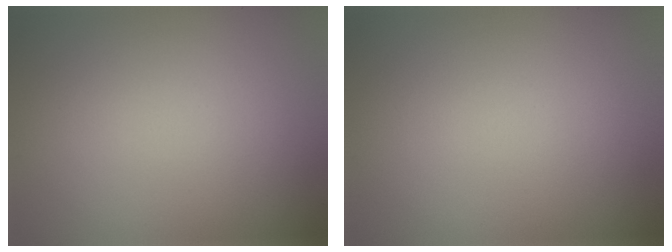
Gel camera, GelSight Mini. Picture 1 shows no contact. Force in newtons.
{"total": 0.0}